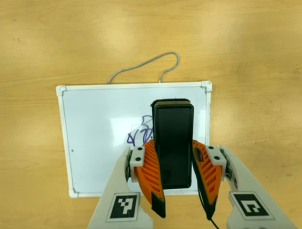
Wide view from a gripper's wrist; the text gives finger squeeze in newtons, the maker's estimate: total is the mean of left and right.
{"total": 9.5, "left": 8.4, "right": 10.6}